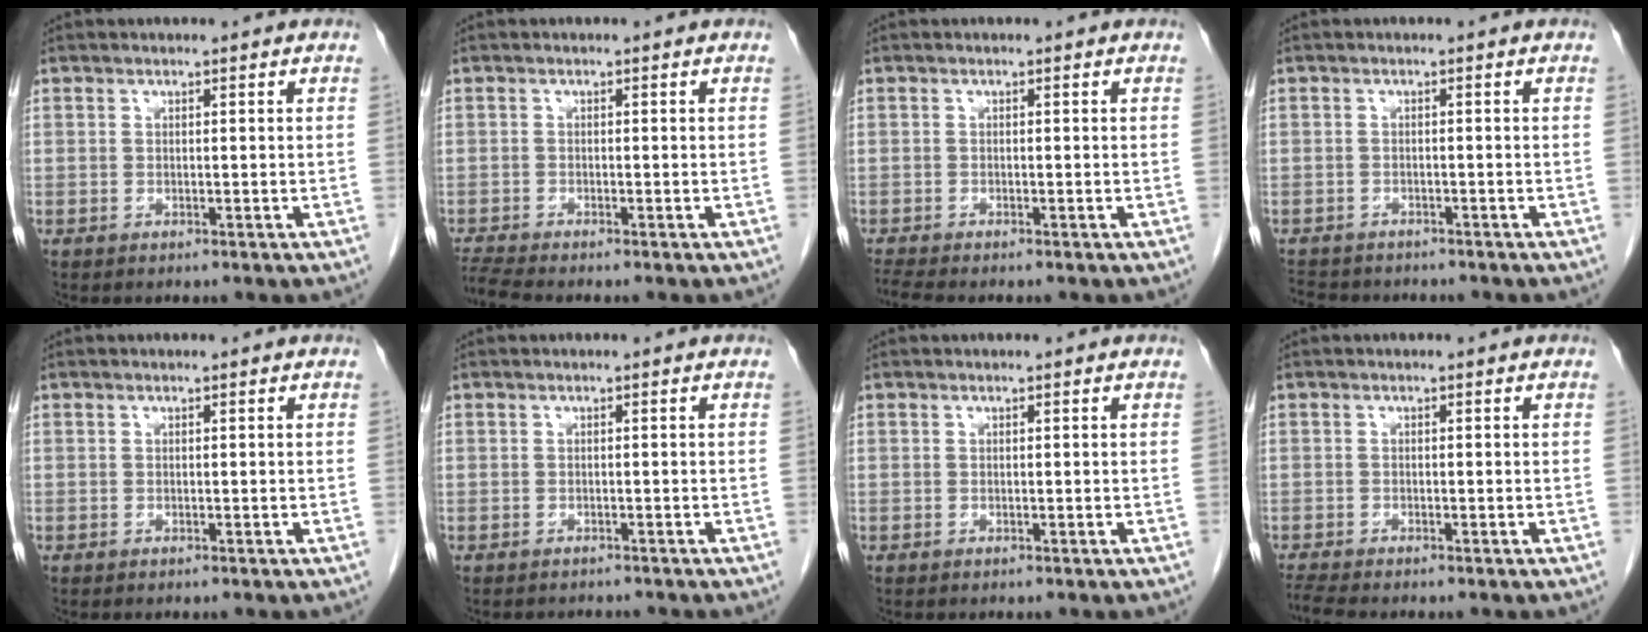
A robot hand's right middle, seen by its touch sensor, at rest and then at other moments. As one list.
[{"total": 2.6, "force": [-2.4, -0.9, 0.5], "torque": [-0.024, -0.016, -0.050]}, {"total": 1.9, "force": [-1.7, -0.5, 0.5], "torque": [-0.021, -0.010, -0.036]}, {"total": 6.0, "force": [-5.3, 2.3, 1.5], "torque": [-0.025, -0.004, -0.078]}, {"total": 0.0}, {"total": 2.3, "force": [-2.2, 0.7, 0.1], "torque": [-0.002, -0.004, -0.029]}, {"total": 0.0}, {"total": 2.2, "force": [-2.0, -0.5, 0.6], "torque": [-0.022, -0.012, -0.042]}]